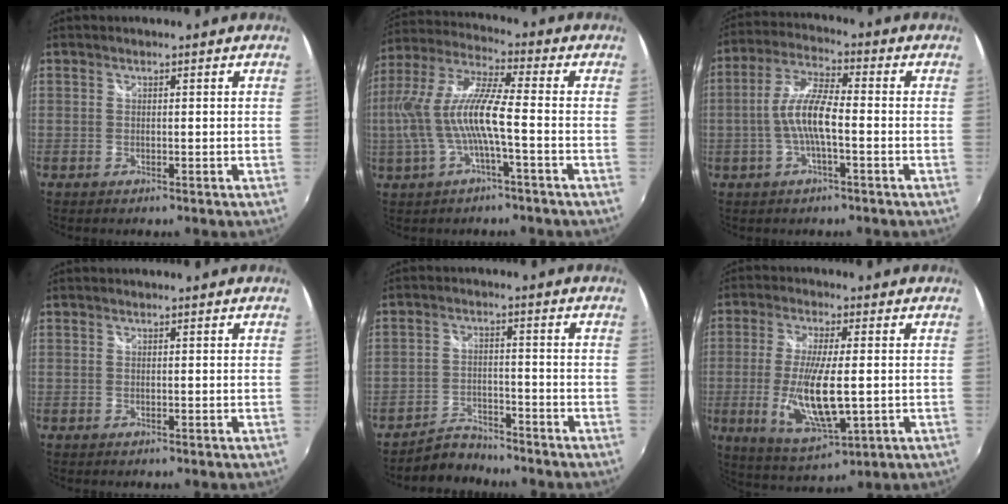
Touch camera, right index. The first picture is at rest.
{"total": 12.9, "force": [-2.1, 1.8, 12.6], "torque": [-0.241, -0.001, -0.034]}
{"total": 8.4, "force": [-1.8, 1.8, 8.0], "torque": [-0.169, 0.009, -0.035]}
{"total": 0.0}
{"total": 5.3, "force": [-5.0, 1.7, 0.1], "torque": [-0.016, 0.013, -0.089]}
{"total": 13.1, "force": [-2.0, 3.7, 12.5], "torque": [-0.245, -0.023, -0.027]}